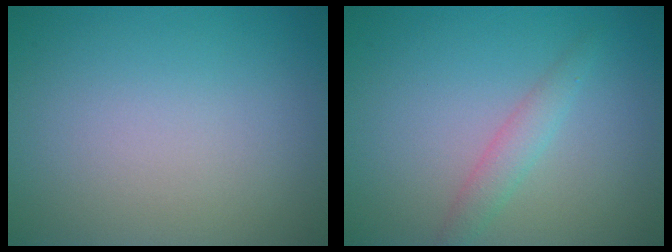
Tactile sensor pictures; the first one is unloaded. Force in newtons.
{"total": 1.9, "press": 1.9, "slide": 0.1}